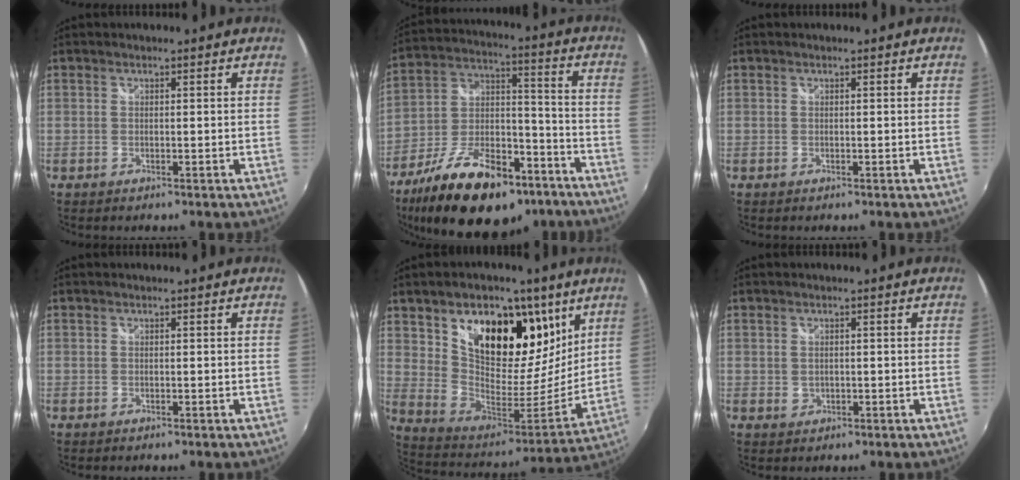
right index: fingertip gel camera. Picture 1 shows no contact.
{"total": 25.0, "force": [-16.2, 11.3, 15.3], "torque": [-0.280, -0.003, -0.249]}
{"total": 0.0}
{"total": 0.0}
{"total": 24.7, "force": [13.2, 14.2, 15.4], "torque": [-0.274, 0.007, 0.233]}
{"total": 1.4, "force": [0.0, 1.1, 0.8], "torque": [-0.012, -0.001, 0.001]}